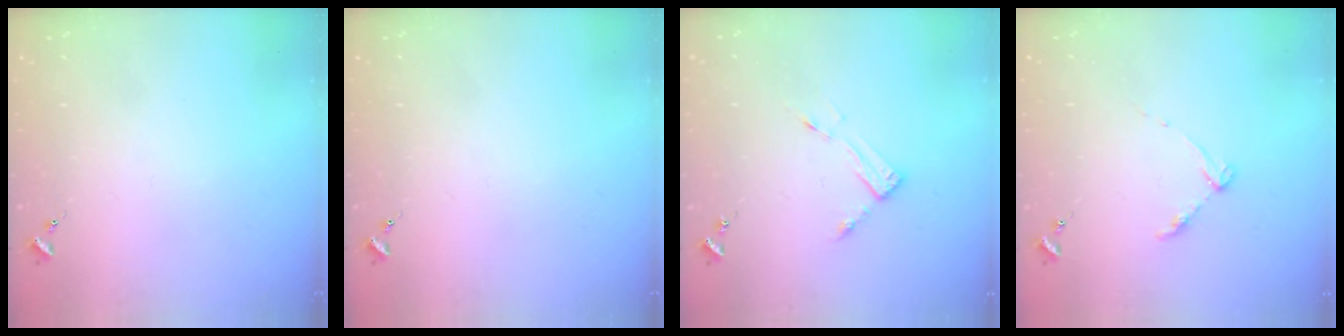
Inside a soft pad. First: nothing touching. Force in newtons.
{"total": 0.0}
{"total": 5.4, "press": 5.4, "slide": 0.3}
{"total": 4.6, "press": 4.5, "slide": 0.6}